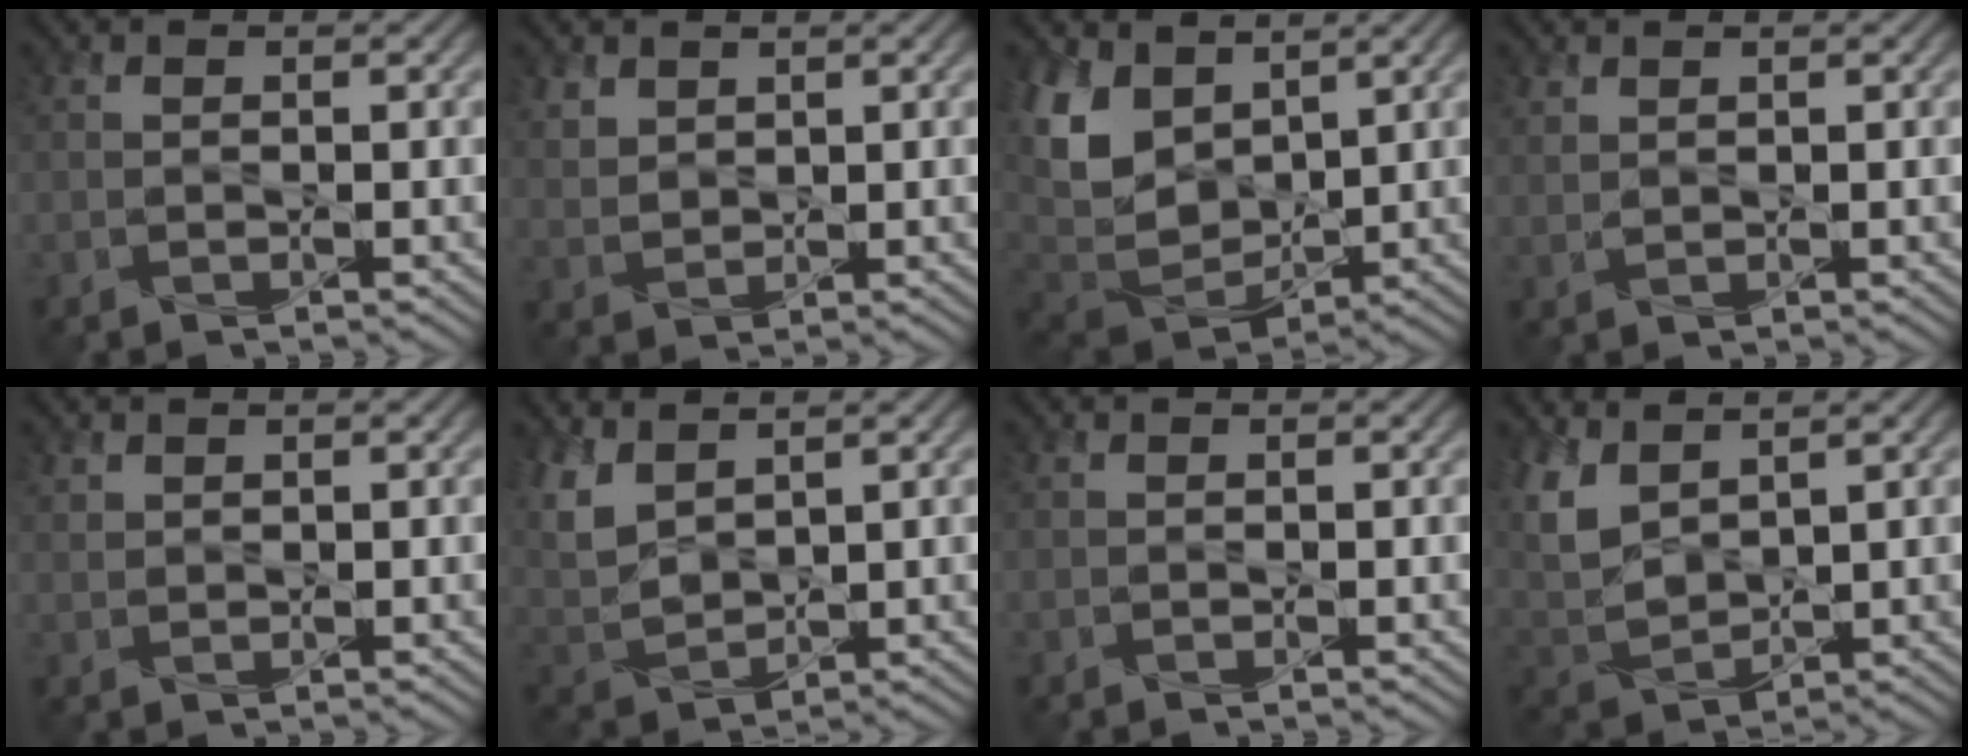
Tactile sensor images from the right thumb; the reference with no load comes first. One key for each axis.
{"total": 2.8, "fx": 1.9, "fy": 1.8, "fz": 1.1, "tx": -0.032, "ty": -0.001, "tz": 0.045}
{"total": 10.9, "fx": 4.3, "fy": 7.3, "fz": 6.9, "tx": -0.202, "ty": 0.005, "tz": 0.084}
{"total": 1.0, "fx": 0.9, "fy": 0.3, "fz": 0.4, "tx": -0.019, "ty": -0.001, "tz": 0.023}
{"total": 1.2, "fx": 0.9, "fy": 0.6, "fz": 0.3, "tx": -0.010, "ty": -0.001, "tz": 0.023}
{"total": 6.8, "fx": 3.9, "fy": 3.4, "fz": 4.4, "tx": -0.123, "ty": 0.003, "tz": 0.082}
{"total": 0.0}
{"total": 7.7, "fx": 4.0, "fy": 4.1, "fz": 5.1, "tx": -0.147, "ty": 0.004, "tz": 0.082}